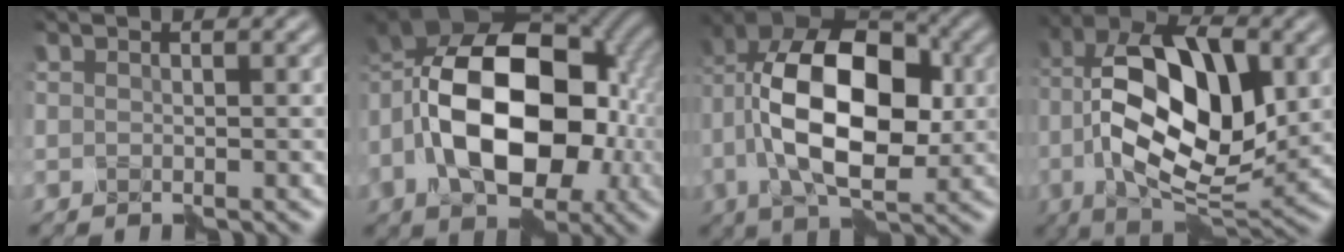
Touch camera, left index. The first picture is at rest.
{"total": 14.4, "force": [-2.5, 8.8, 11.1], "torque": [-0.178, 0.012, -0.062]}
{"total": 13.1, "force": [-0.5, 7.5, 10.8], "torque": [-0.186, 0.017, -0.023]}
{"total": 12.8, "force": [0.1, 6.8, 10.8], "torque": [-0.186, 0.008, -0.002]}